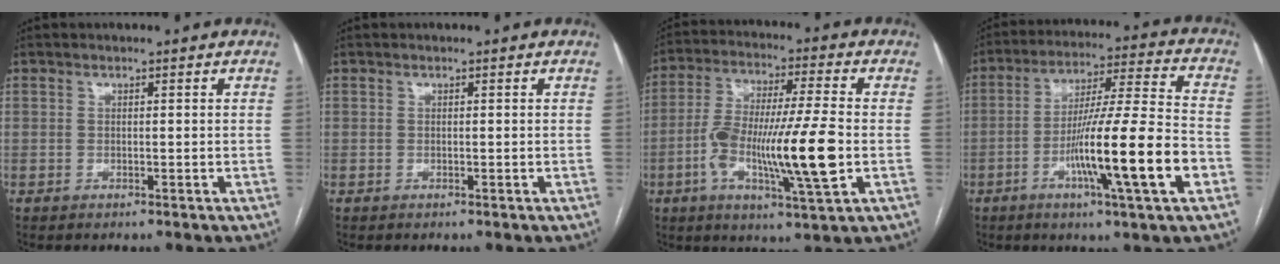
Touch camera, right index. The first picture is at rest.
{"total": 0.0}
{"total": 15.9, "force": [-3.4, 1.1, 15.5], "torque": [-0.291, -0.004, -0.060]}
{"total": 16.9, "force": [-5.7, -0.5, 15.9], "torque": [-0.277, -0.007, -0.094]}